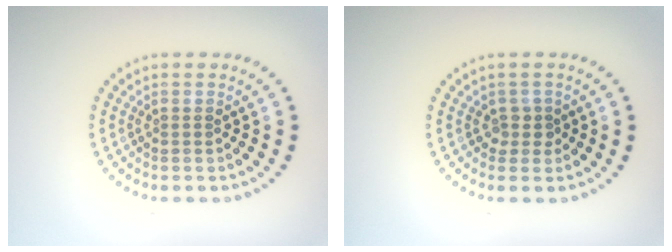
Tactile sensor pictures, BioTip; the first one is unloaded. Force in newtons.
{"total": 1.3, "press": 1.1, "slide": 0.8}